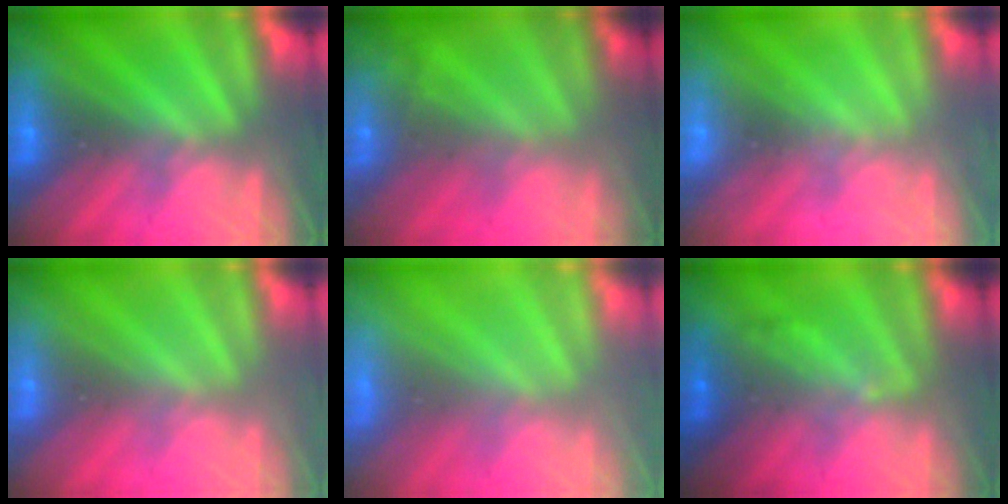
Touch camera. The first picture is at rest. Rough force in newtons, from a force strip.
{"total": 7.3}
{"total": 2.3}
{"total": 3.3}
{"total": 7.8}
{"total": 2.1}